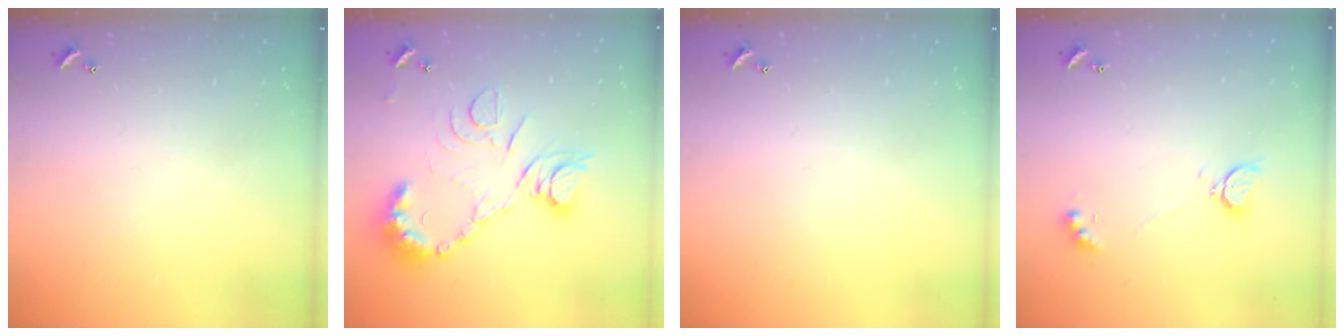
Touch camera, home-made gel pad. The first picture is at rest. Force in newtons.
{"total": 13.9, "press": 13.7, "slide": 2.0}
{"total": 0.0}
{"total": 2.3, "press": 2.3, "slide": 0.5}